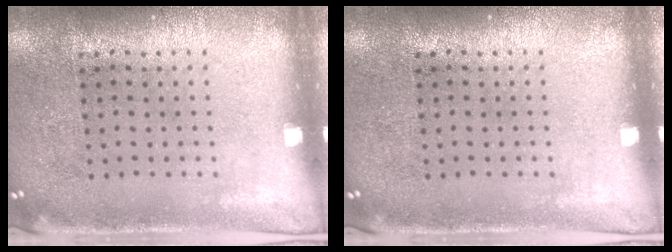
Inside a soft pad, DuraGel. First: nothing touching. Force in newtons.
{"total": 0.0}